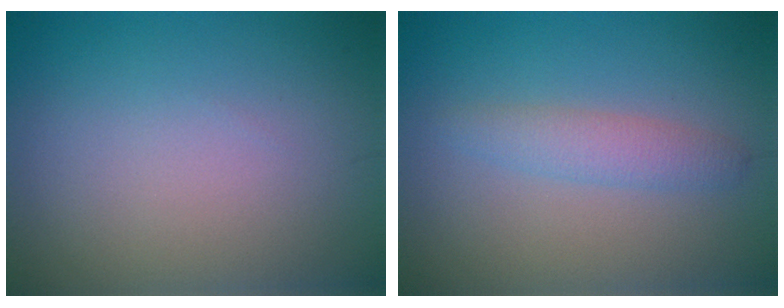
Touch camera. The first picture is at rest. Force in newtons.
{"total": 2.1, "press": 2.1, "slide": 0.2}